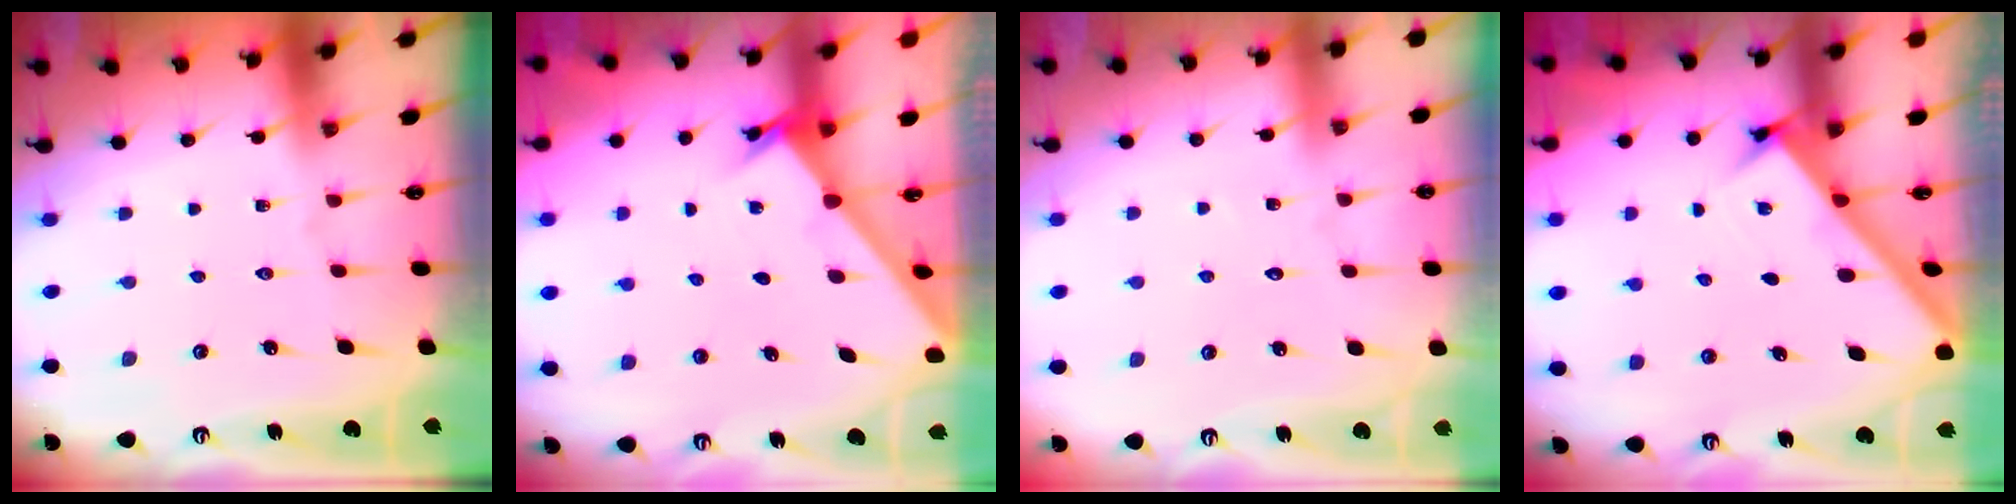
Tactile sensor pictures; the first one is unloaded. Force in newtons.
{"total": 2.0, "press": 2.0, "slide": 0.1}
{"total": 2.2, "press": 2.2, "slide": 0.2}
{"total": 2.5, "press": 2.5, "slide": 0.3}